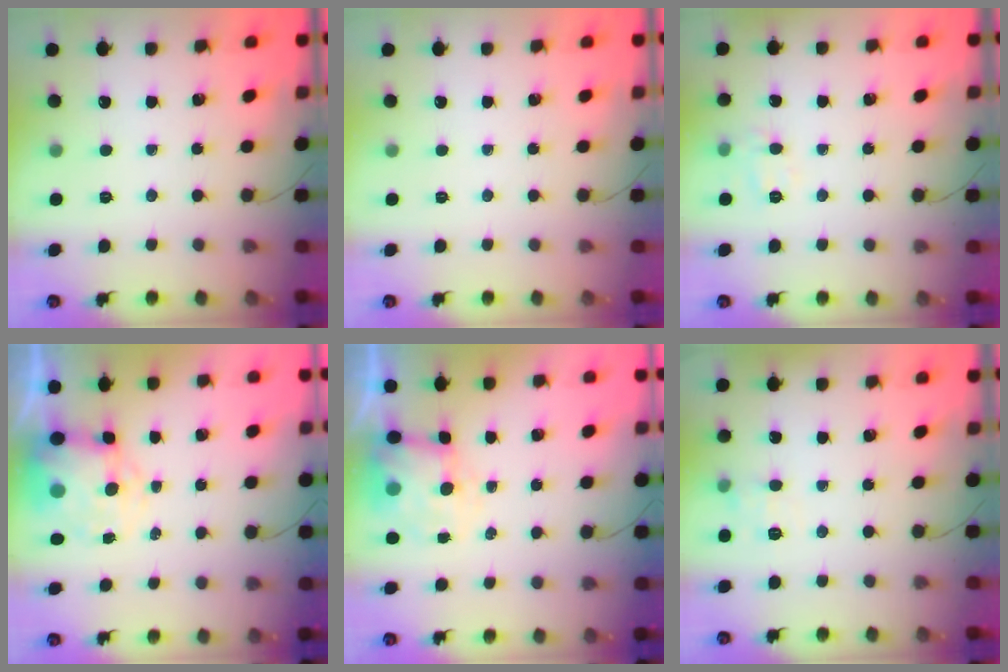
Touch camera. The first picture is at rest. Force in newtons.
{"total": 0.0}
{"total": 7.3, "press": 7.2, "slide": 1.1}
{"total": 9.4, "press": 9.2, "slide": 2.2}
{"total": 6.9, "press": 6.8, "slide": 1.4}
{"total": 7.7, "press": 7.5, "slide": 1.6}